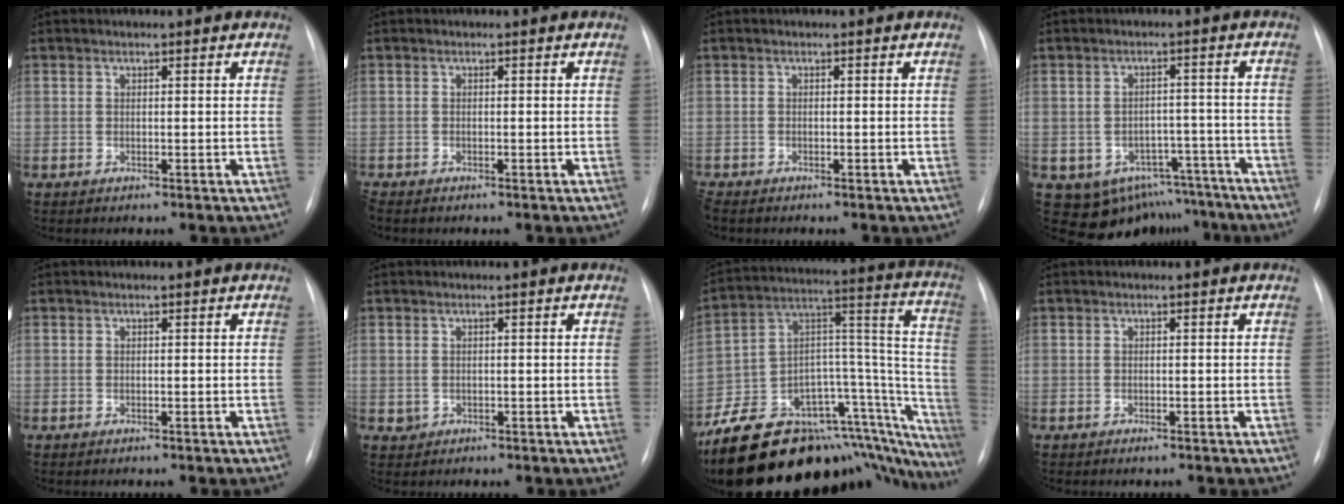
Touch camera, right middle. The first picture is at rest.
{"total": 0.8, "force": [-0.8, 0.2, 0.2], "torque": [-0.007, -0.002, -0.014]}
{"total": 1.0, "force": [-1.0, 0.2, 0.3], "torque": [-0.009, -0.003, -0.017]}
{"total": 10.8, "force": [-7.4, 7.5, 2.4], "torque": [-0.024, 0.036, -0.087]}
{"total": 0.0}
{"total": 1.1, "force": [-0.2, 1.1, 0.2], "torque": [-0.004, 0.003, 0.001]}
{"total": 34.9, "force": [-28.0, 11.8, 17.1], "torque": [-0.161, 0.037, -0.394]}
{"total": 0.7, "force": [-0.5, 0.2, 0.3], "torque": [-0.008, -0.002, -0.006]}